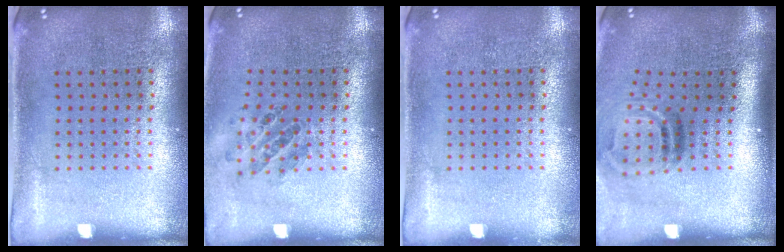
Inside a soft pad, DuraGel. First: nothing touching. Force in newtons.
{"total": 0.9, "press": 0.9, "slide": 0.0}
{"total": 0.0}
{"total": 2.0, "press": 1.3, "slide": 1.6}